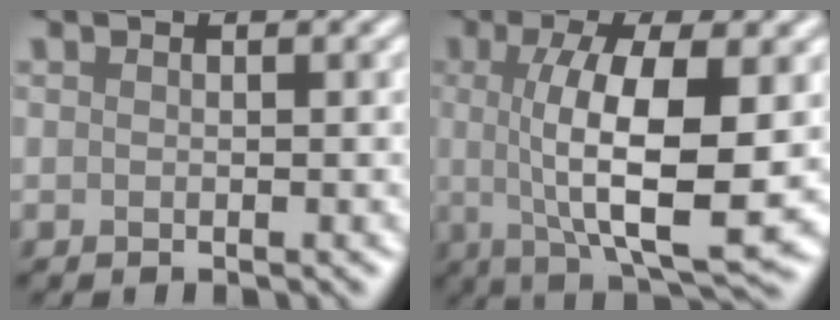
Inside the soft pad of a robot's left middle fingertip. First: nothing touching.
{"total": 10.0, "force": [0.0, 2.8, 9.5], "torque": [-0.145, -0.004, 0.001]}